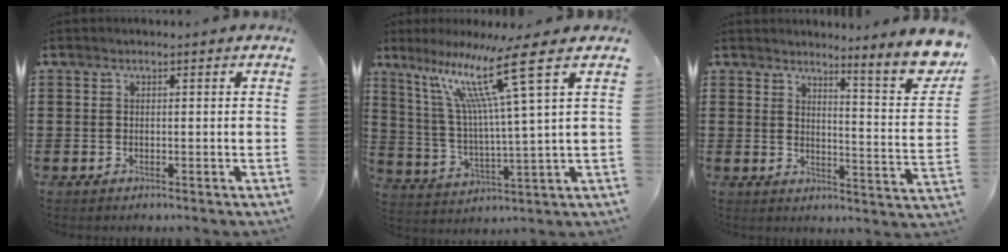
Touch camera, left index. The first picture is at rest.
{"total": 13.5, "force": [7.4, -0.5, 11.2], "torque": [-0.235, -0.017, 0.114]}
{"total": 6.7, "force": [5.4, 0.0, 4.0], "torque": [-0.066, -0.052, 0.084]}